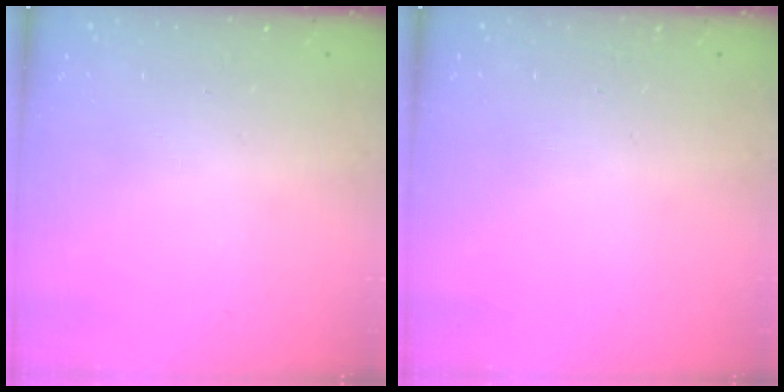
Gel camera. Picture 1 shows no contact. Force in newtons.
{"total": 0.0}